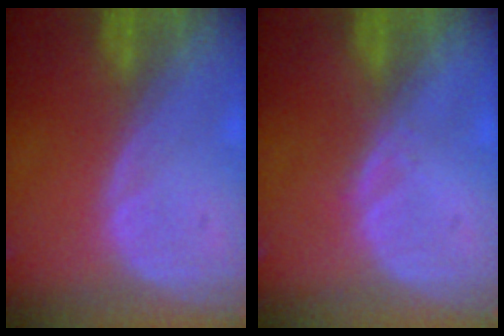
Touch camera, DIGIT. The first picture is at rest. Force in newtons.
{"total": 1.2, "press": 1.0, "slide": 0.7}